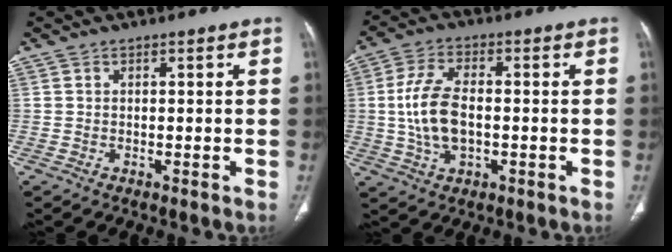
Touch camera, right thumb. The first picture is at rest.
{"total": 10.1, "force": [-0.5, 5.4, 8.5], "torque": [-0.174, 0.010, -0.008]}